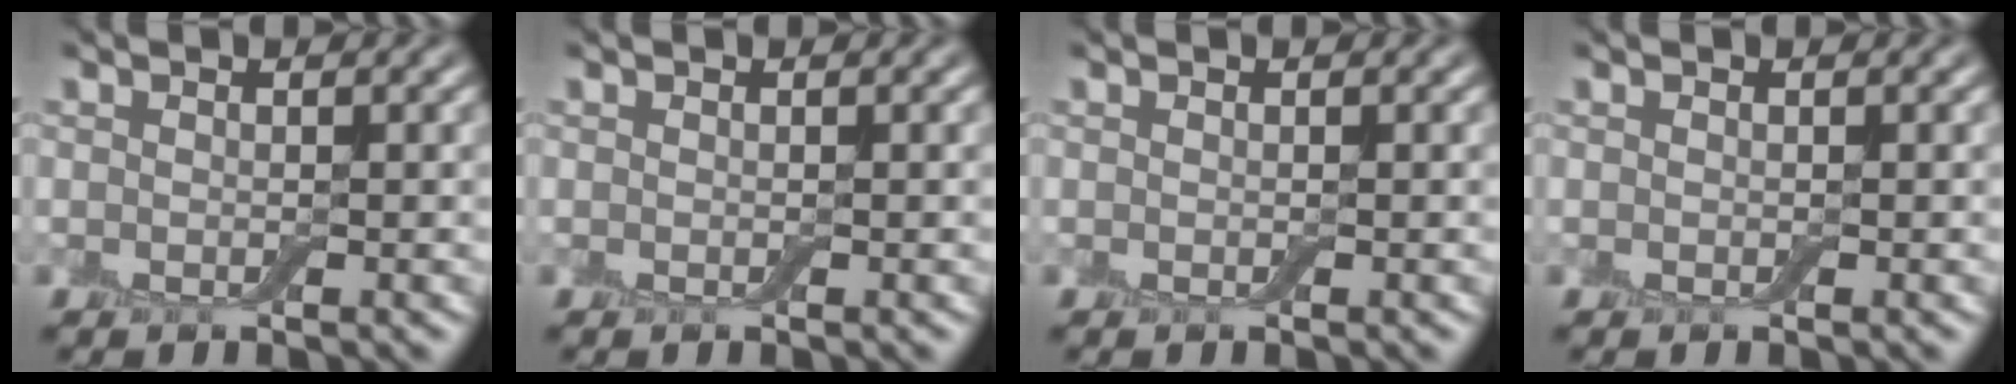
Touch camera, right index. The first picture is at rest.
{"total": 0.0}
{"total": 0.0}
{"total": 0.0}